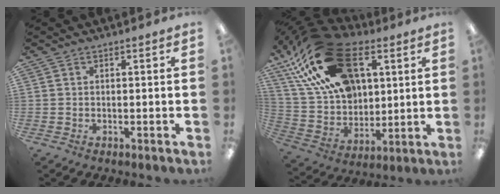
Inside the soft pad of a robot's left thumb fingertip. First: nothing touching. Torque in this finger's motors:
{"motor_torque": [1.18, 1.19, 1.44, -1.33, 0.71]}